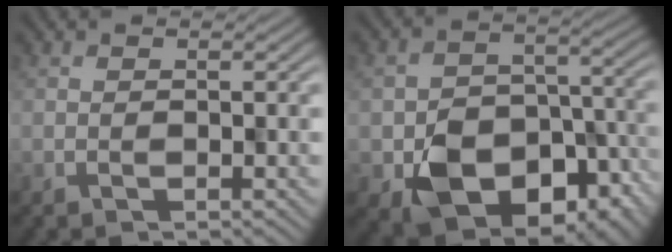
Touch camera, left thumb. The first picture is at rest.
{"total": 11.0, "force": [-4.9, 8.3, 5.3], "torque": [-0.090, -0.042, -0.075]}